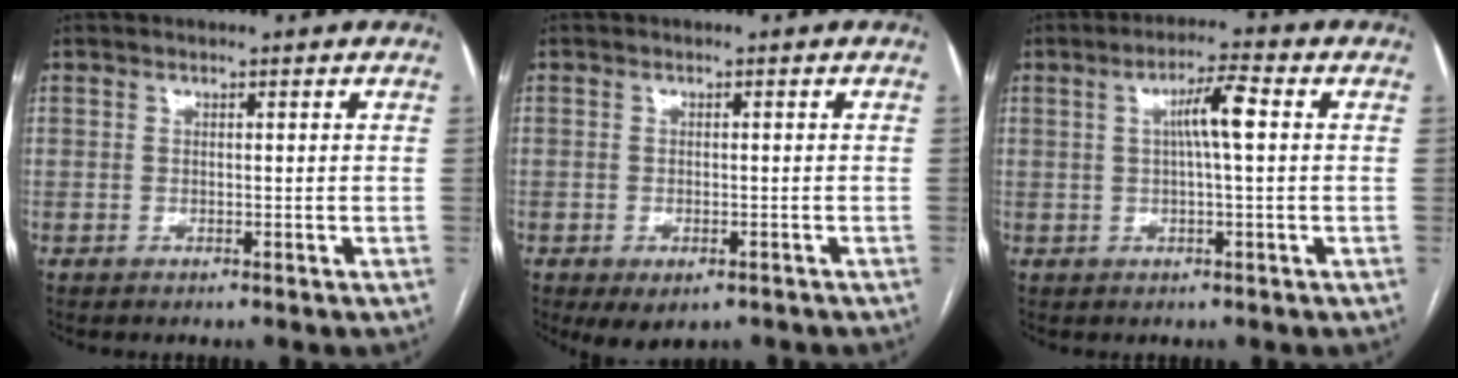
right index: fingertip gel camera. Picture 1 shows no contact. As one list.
[{"total": 4.0, "force": [-2.4, 1.9, 2.5], "torque": [-0.035, -0.006, -0.024]}, {"total": 5.3, "force": [0.9, 0.2, 5.3], "torque": [-0.095, 0.012, 0.014]}]